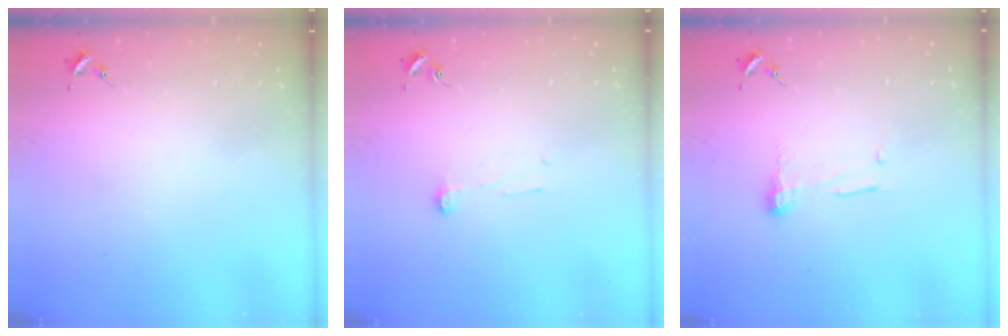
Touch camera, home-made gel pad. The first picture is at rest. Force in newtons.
{"total": 4.1, "press": 4.1, "slide": 0.3}
{"total": 7.0, "press": 7.0, "slide": 0.2}